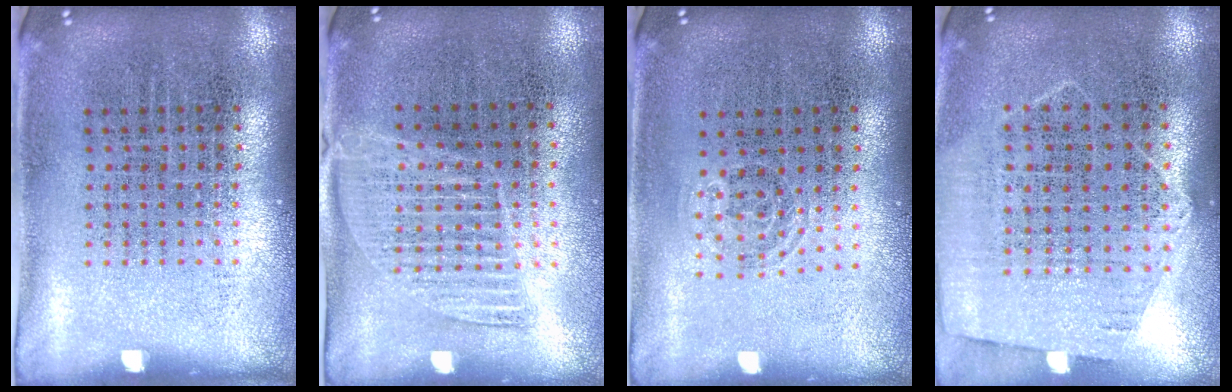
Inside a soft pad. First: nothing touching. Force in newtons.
{"total": 1.3, "press": 1.1, "slide": 0.6}
{"total": 0.7, "press": 0.5, "slide": 0.5}
{"total": 1.2, "press": 1.1, "slide": 0.6}